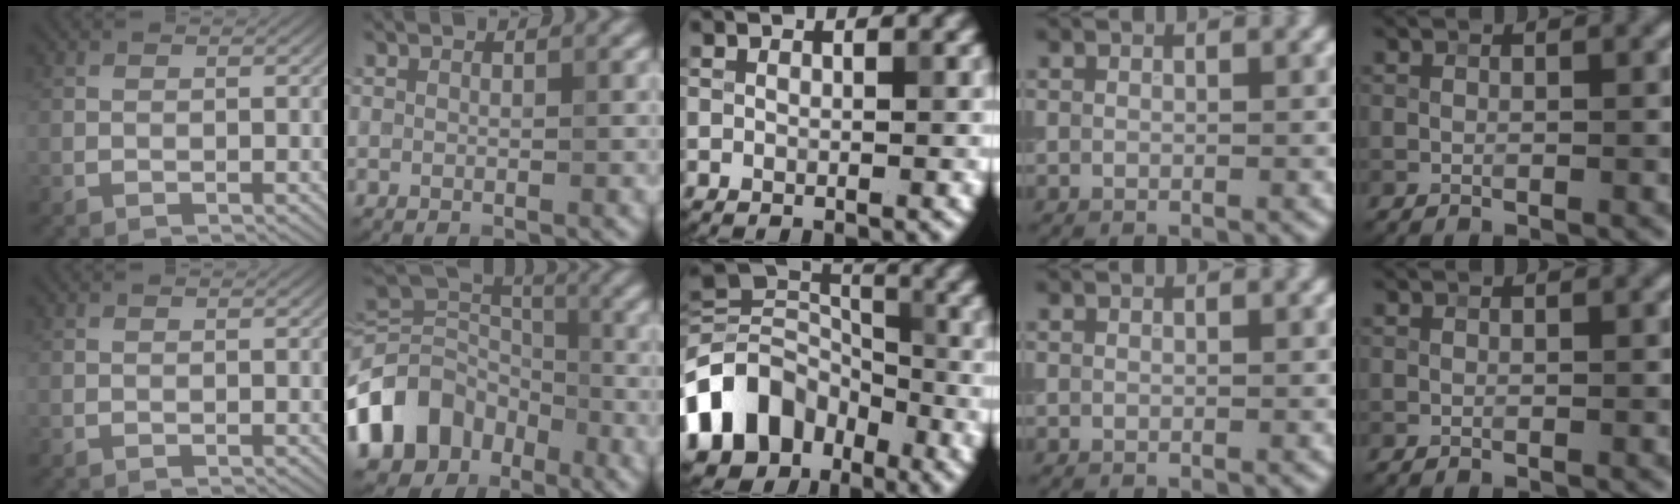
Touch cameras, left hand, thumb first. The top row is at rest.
{"index": {"total": 10.1, "force": [-4.8, 7.4, 5.0], "torque": [-0.111, 0.002, -0.104]}, "middle": {"total": 10.4, "force": [-4.6, 7.9, 5.0], "torque": [-0.097, 0.001, -0.098]}}